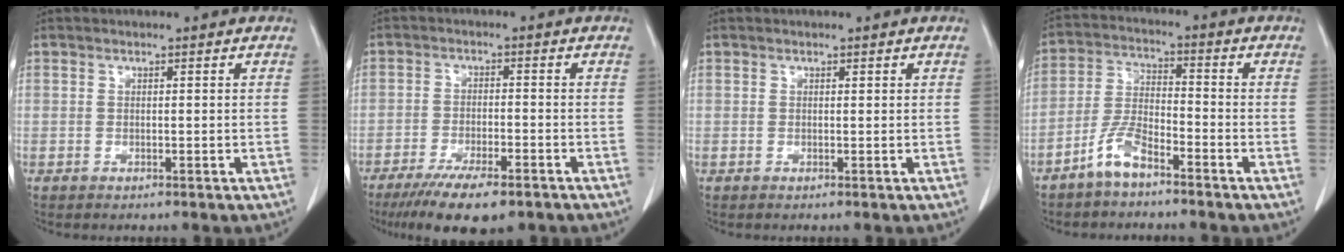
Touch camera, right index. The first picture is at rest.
{"total": 9.7, "force": [-6.9, 2.4, 6.3], "torque": [-0.102, -0.017, -0.109]}
{"total": 0.0}
{"total": 6.2, "force": [-4.5, 1.6, 3.9], "torque": [-0.091, 0.000, -0.095]}